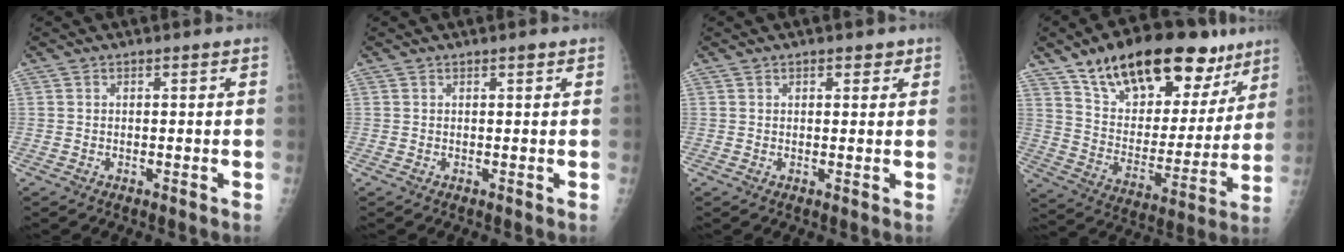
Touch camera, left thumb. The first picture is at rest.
{"total": 0.6, "force": [0.4, 0.1, 0.4], "torque": [-0.005, -0.002, 0.006]}
{"total": 2.0, "force": [1.3, 1.1, 1.1], "torque": [0.000, -0.004, 0.014]}
{"total": 27.4, "force": [17.0, 12.9, 17.1], "torque": [-0.227, -0.037, 0.272]}